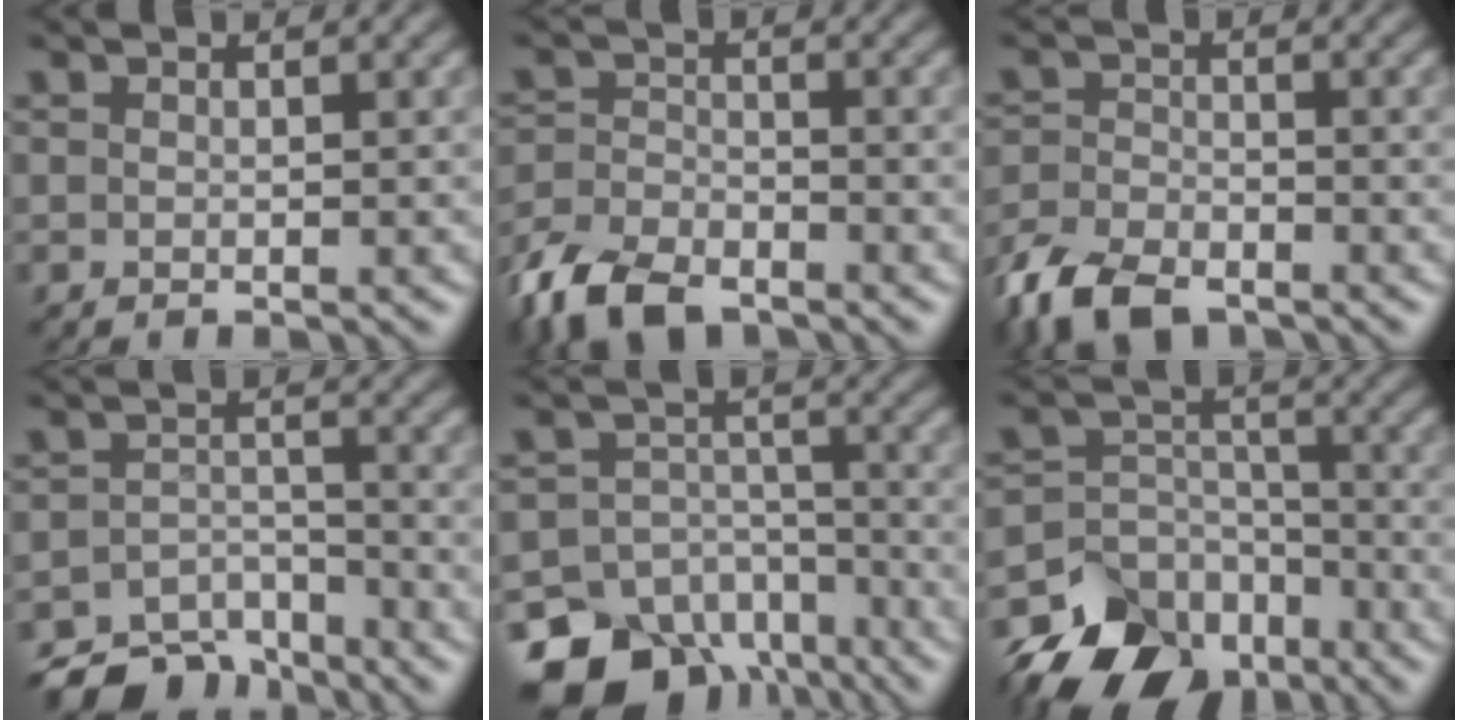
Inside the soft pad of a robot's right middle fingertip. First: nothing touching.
{"total": 6.7, "force": [-5.1, 2.9, 3.2], "torque": [-0.074, -0.005, -0.110]}
{"total": 6.0, "force": [-4.5, 2.6, 2.9], "torque": [-0.069, -0.006, -0.099]}
{"total": 5.7, "force": [-5.2, 2.1, 0.9], "torque": [-0.012, -0.006, -0.092]}
{"total": 14.1, "force": [-10.2, 8.9, 3.7], "torque": [-0.078, -0.033, -0.158]}
{"total": 11.2, "force": [-8.5, 6.7, 2.9], "torque": [-0.048, -0.008, -0.143]}